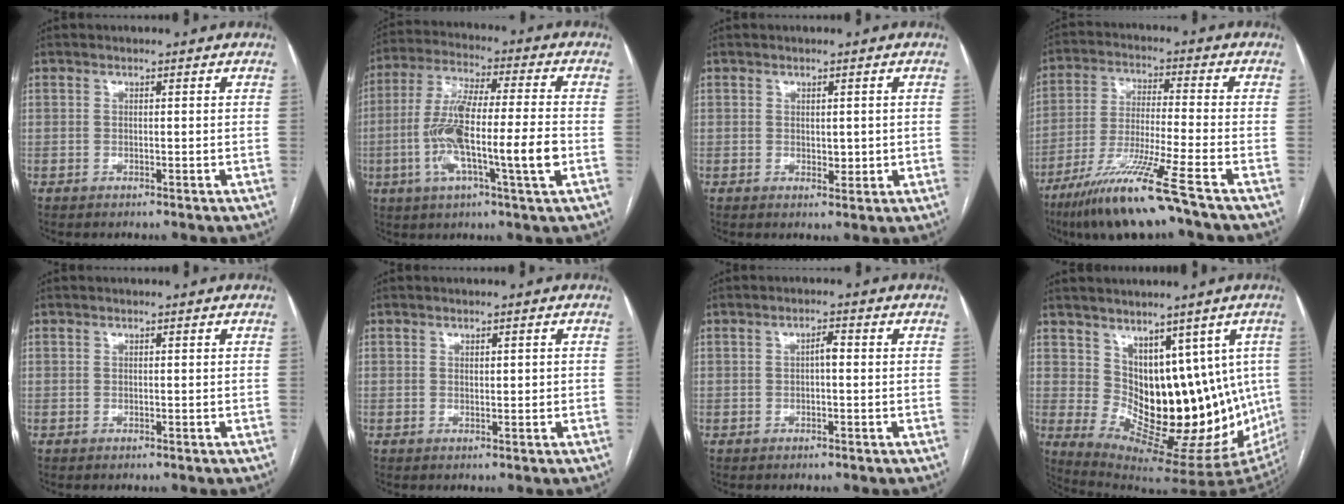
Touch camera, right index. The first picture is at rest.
{"total": 14.9, "force": [-3.3, 1.1, 14.5], "torque": [-0.278, 0.002, -0.063]}
{"total": 1.9, "force": [0.2, 1.3, 1.4], "torque": [-0.018, -0.003, 0.006]}
{"total": 12.9, "force": [-8.8, -1.3, 9.4], "torque": [-0.185, -0.039, -0.163]}
{"total": 0.0}
{"total": 1.1, "force": [0.2, 0.5, 1.0], "torque": [-0.016, 0.001, 0.004]}
{"total": 1.7, "force": [-0.1, 0.5, 1.6], "torque": [-0.026, 0.006, -0.003]}
{"total": 15.8, "force": [1.6, 8.3, 13.4], "torque": [-0.177, 0.007, 0.051]}